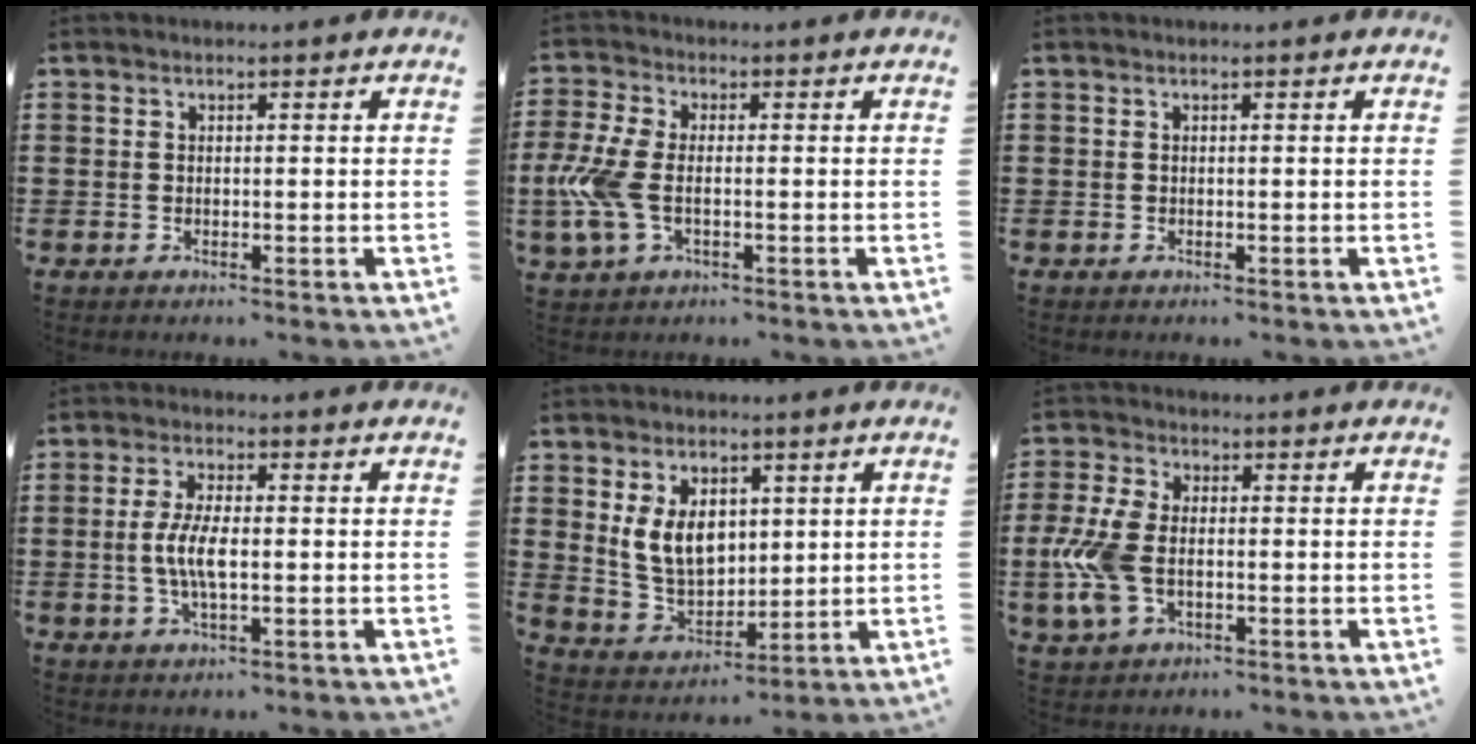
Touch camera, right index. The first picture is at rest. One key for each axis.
{"total": 7.4, "fx": -1.4, "fy": 3.7, "fz": 6.3, "tx": -0.165, "ty": -0.013, "tz": -0.033}
{"total": 0.0}
{"total": 5.5, "fx": -0.6, "fy": 1.7, "fz": 5.2, "tx": -0.121, "ty": -0.006, "tz": -0.021}
{"total": 8.1, "fx": 1.9, "fy": 5.7, "fz": 5.5, "tx": -0.127, "ty": 0.009, "tz": 0.033}
{"total": 8.0, "fx": -1.2, "fy": 4.5, "fz": 6.5, "tx": -0.171, "ty": -0.009, "tz": -0.029}